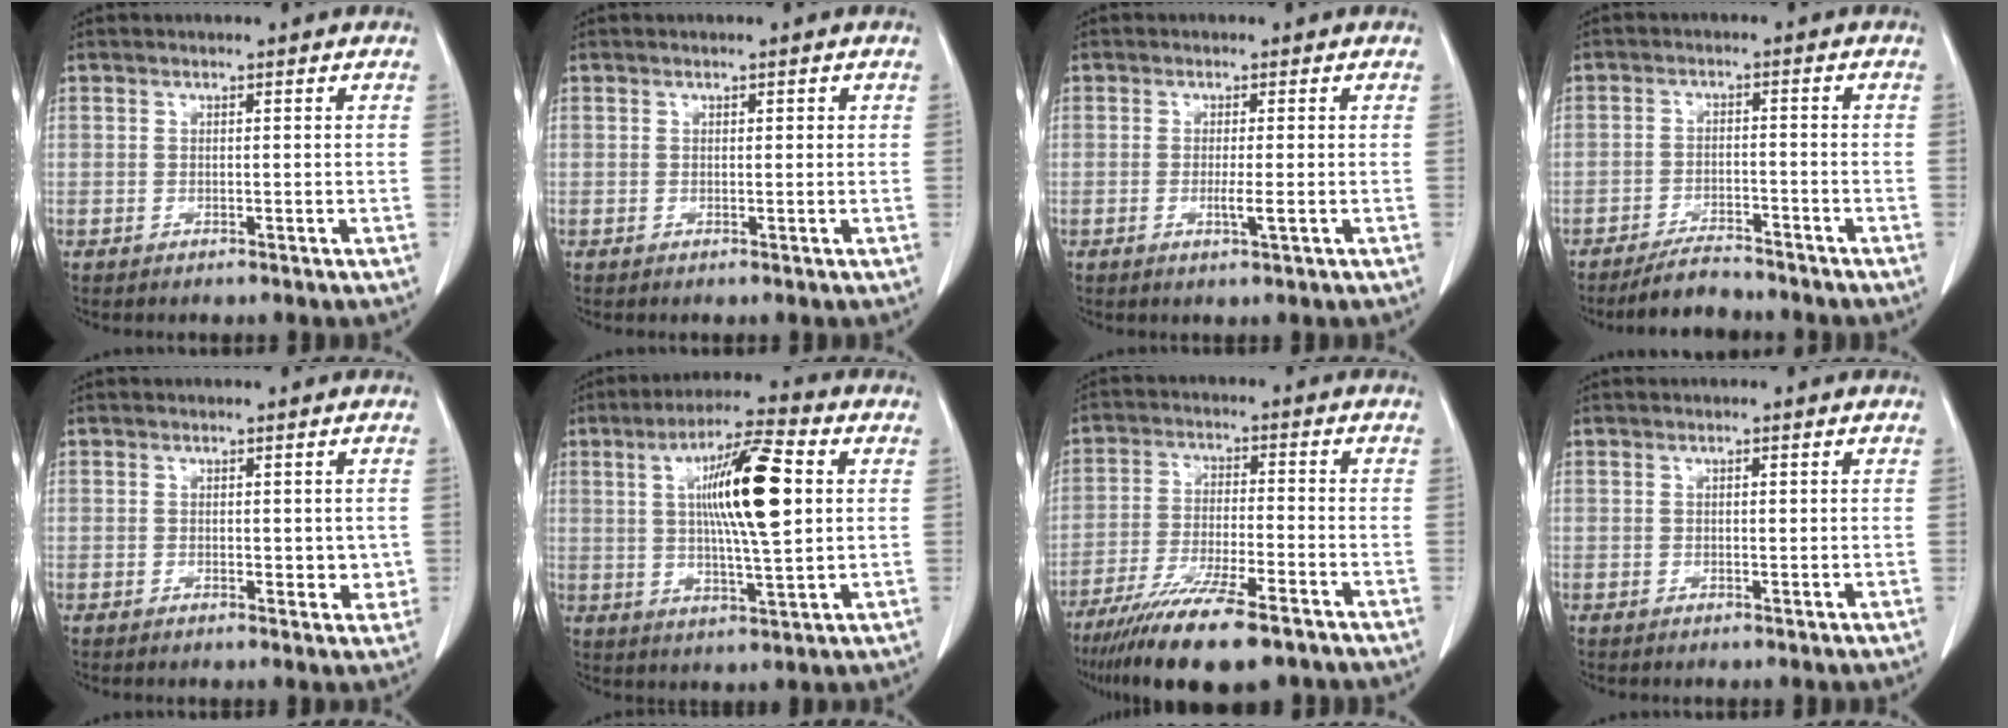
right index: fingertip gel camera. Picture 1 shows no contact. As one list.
[{"total": 0.6, "force": [0.3, 0.4, 0.5], "torque": [-0.004, 0.001, 0.002]}, {"total": 2.1, "force": [-0.4, -0.2, 2.0], "torque": [-0.033, -0.005, -0.005]}, {"total": 5.0, "force": [-4.7, 1.2, 1.3], "torque": [-0.024, -0.009, -0.081]}, {"total": 3.0, "force": [0.2, 1.7, 2.5], "torque": [-0.017, -0.003, 0.006]}, {"total": 13.7, "force": [2.7, 1.7, 13.3], "torque": [-0.229, 0.009, 0.043]}, {"total": 14.8, "force": [-10.8, 2.3, 9.8], "torque": [-0.179, -0.038, -0.182]}, {"total": 0.8, "force": [0.2, 0.3, 0.7], "torque": [-0.012, 0.001, 0.003]}]